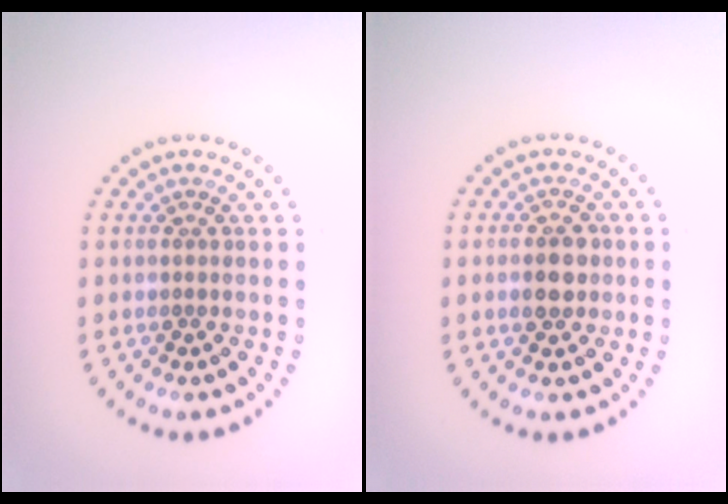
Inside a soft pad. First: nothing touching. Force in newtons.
{"total": 2.8, "press": 2.7, "slide": 0.2}